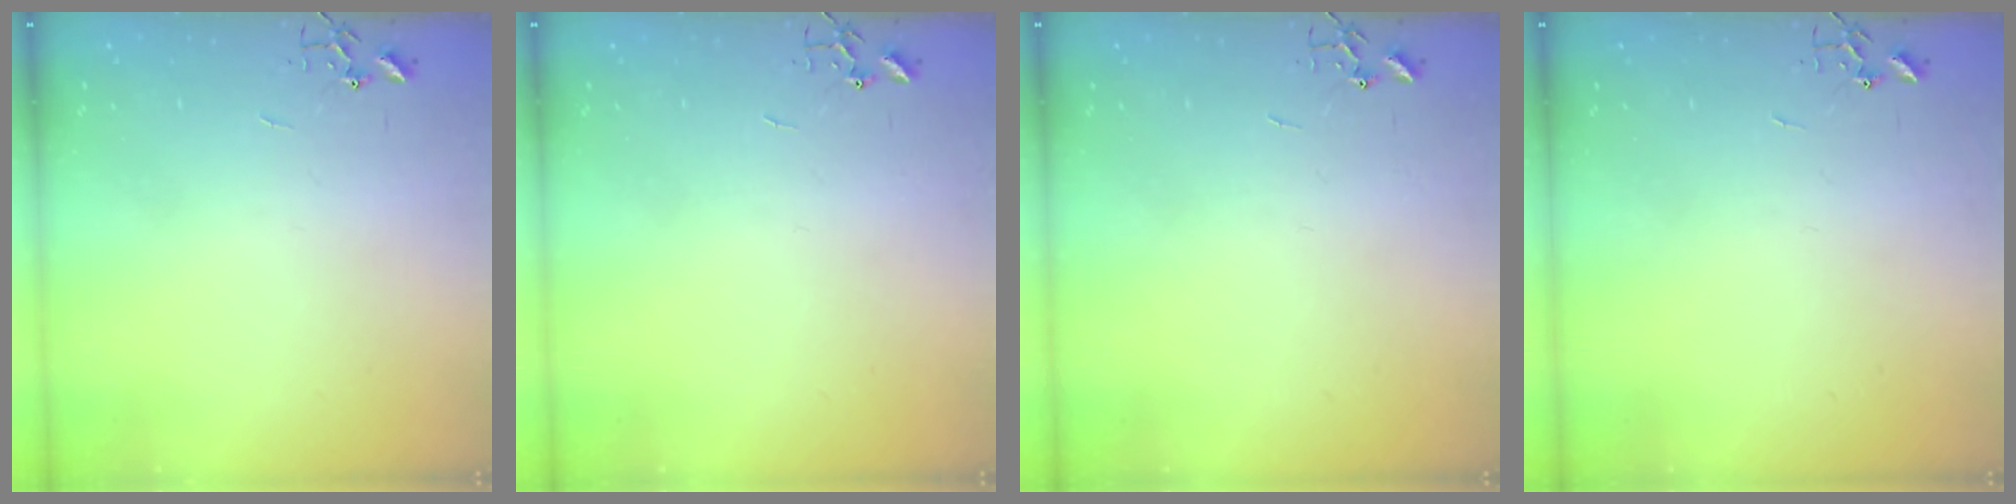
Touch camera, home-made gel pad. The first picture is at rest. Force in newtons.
{"total": 0.0}
{"total": 0.0}
{"total": 0.0}